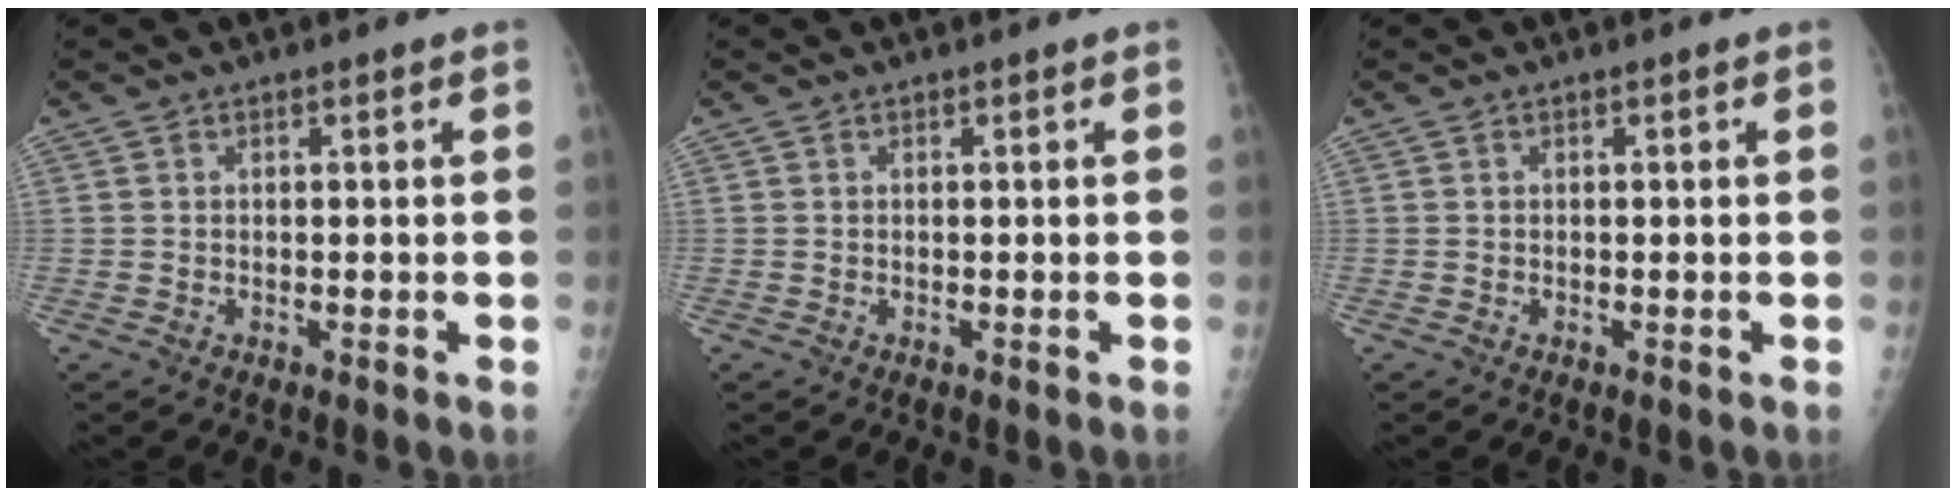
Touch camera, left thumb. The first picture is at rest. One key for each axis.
{"total": 0.0}
{"total": 0.0}